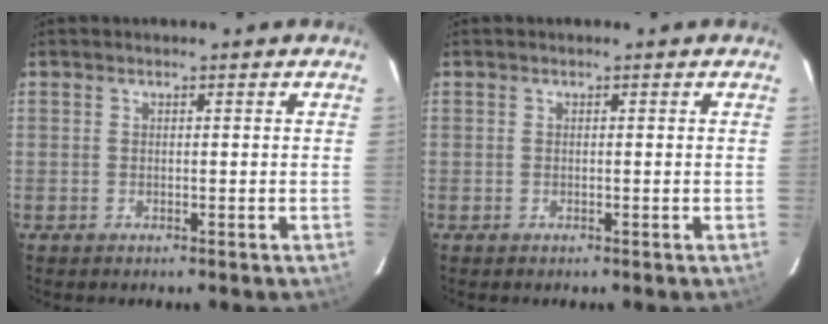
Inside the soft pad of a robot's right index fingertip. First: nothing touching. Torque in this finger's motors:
{"motor_torque": [0.00, 0.00, 0.00, 0.00]}